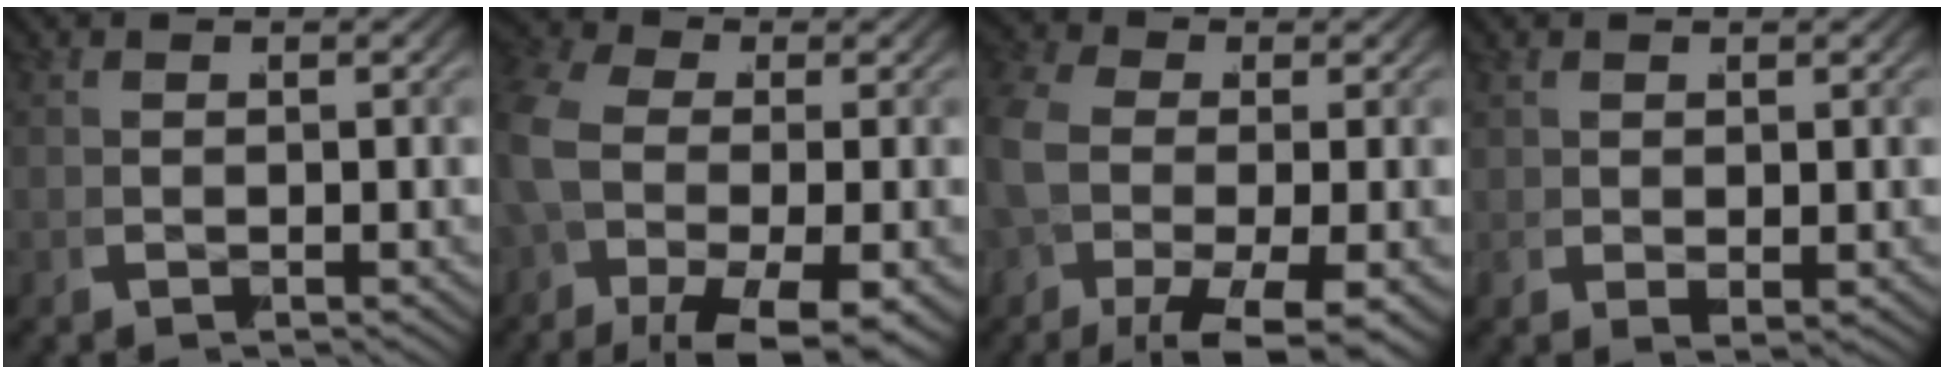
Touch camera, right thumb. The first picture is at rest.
{"total": 7.4, "force": [-2.4, 4.0, 5.7], "torque": [-0.128, -0.032, -0.024]}
{"total": 6.5, "force": [-2.2, 3.7, 4.9], "torque": [-0.113, -0.026, -0.024]}
{"total": 0.9, "force": [0.9, 0.0, 0.0], "torque": [-0.001, -0.006, 0.022]}